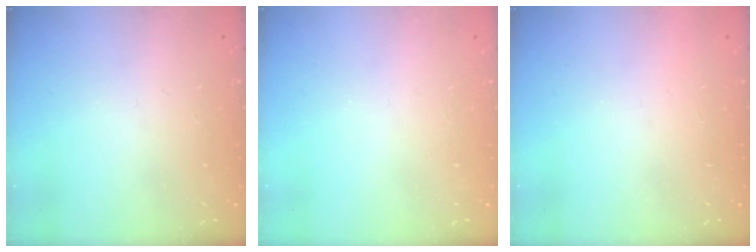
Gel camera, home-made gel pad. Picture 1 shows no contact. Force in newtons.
{"total": 0.0}
{"total": 1.5, "press": 1.5, "slide": 0.1}